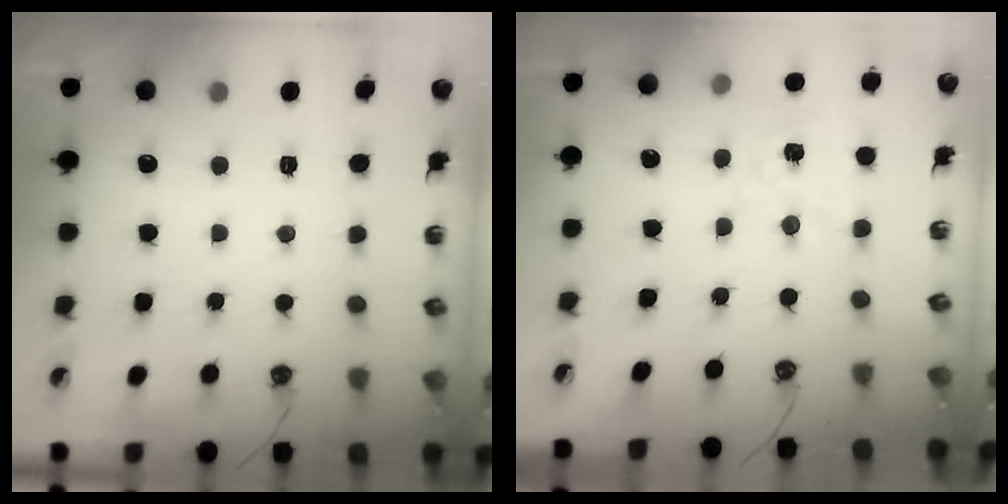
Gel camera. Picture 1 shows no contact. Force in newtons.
{"total": 2.3, "press": 2.3, "slide": 0.3}